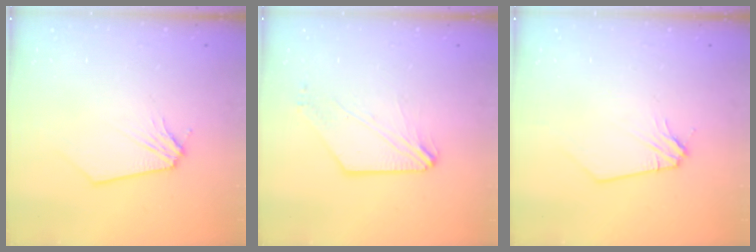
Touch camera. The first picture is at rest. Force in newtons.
{"total": 1.3, "press": 1.3, "slide": 0.3}
{"total": 0.0}